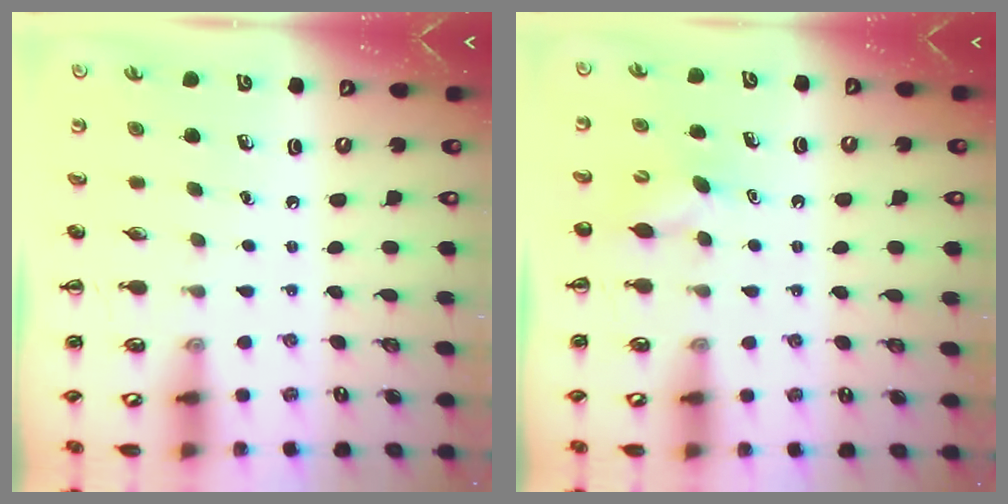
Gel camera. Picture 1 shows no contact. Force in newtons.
{"total": 3.9, "press": 3.7, "slide": 1.0}